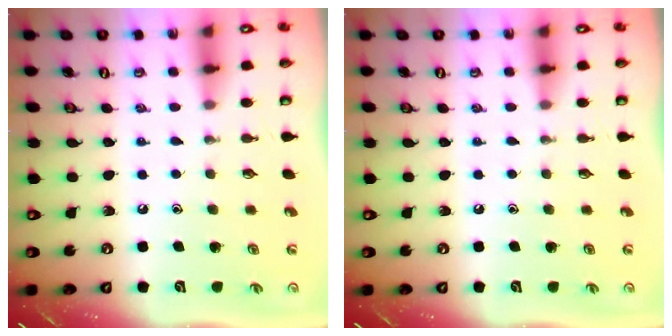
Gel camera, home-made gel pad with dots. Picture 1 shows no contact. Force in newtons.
{"total": 0.0}